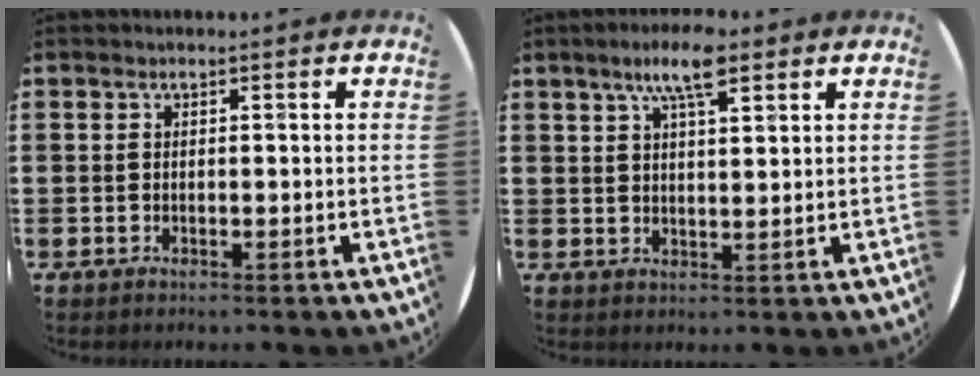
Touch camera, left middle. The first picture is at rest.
{"total": 6.4, "force": [4.4, 1.5, 4.4], "torque": [-0.086, 0.001, 0.074]}